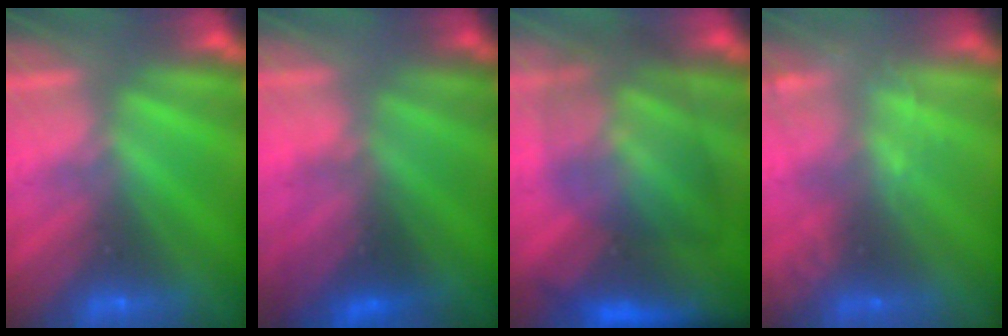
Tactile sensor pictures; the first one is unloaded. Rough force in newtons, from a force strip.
{"total": 2.4}
{"total": 7.4}
{"total": 2.1}